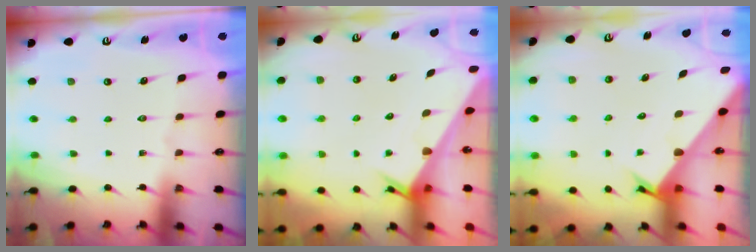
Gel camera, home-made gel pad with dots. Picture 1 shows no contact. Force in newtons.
{"total": 3.3, "press": 3.2, "slide": 0.2}
{"total": 2.6, "press": 2.6, "slide": 0.2}